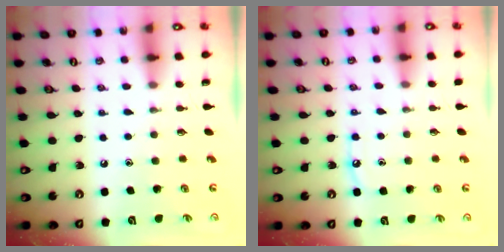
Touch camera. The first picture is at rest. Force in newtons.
{"total": 5.7, "press": 5.7, "slide": 0.5}